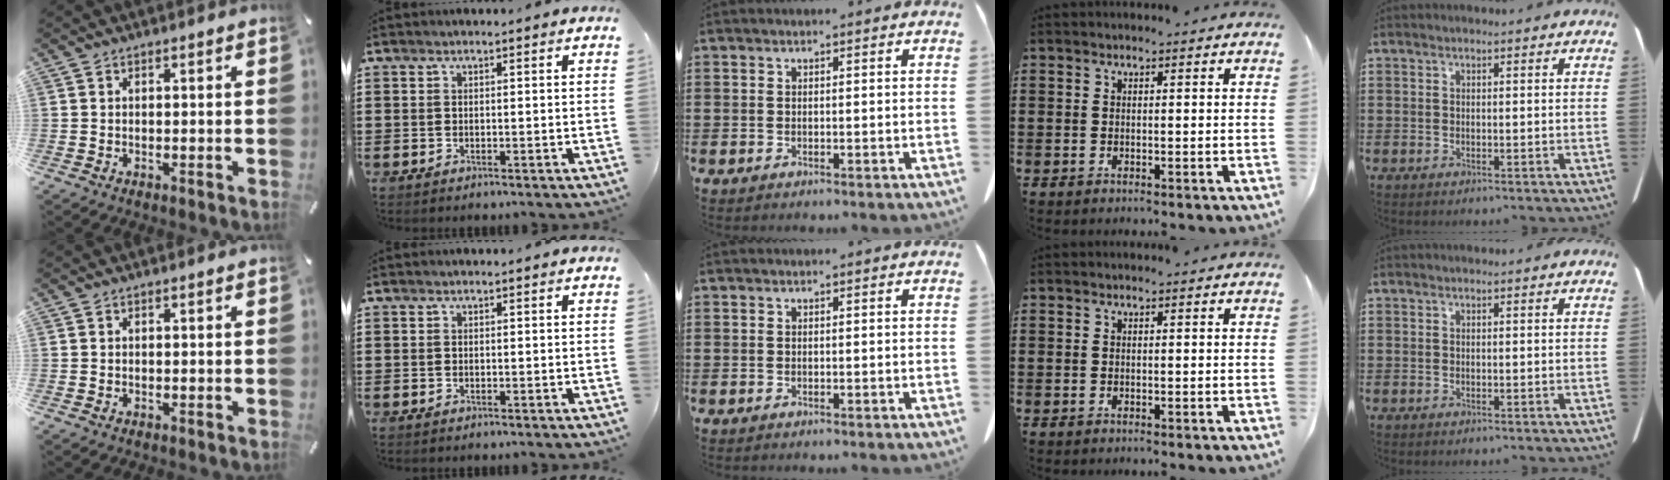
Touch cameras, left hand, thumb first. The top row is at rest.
{}